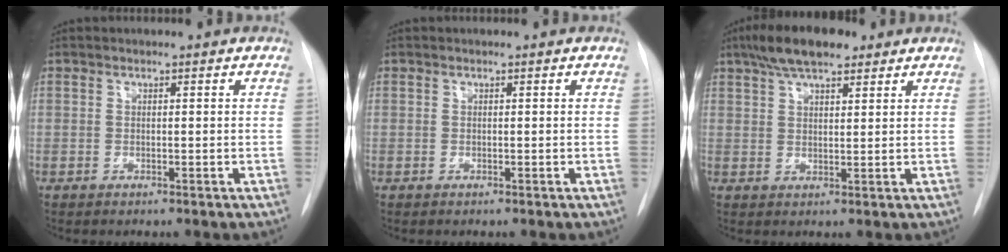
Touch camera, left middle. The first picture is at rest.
{"total": 0.0}
{"total": 8.2, "force": [5.9, 2.5, 5.2], "torque": [-0.098, 0.019, 0.099]}